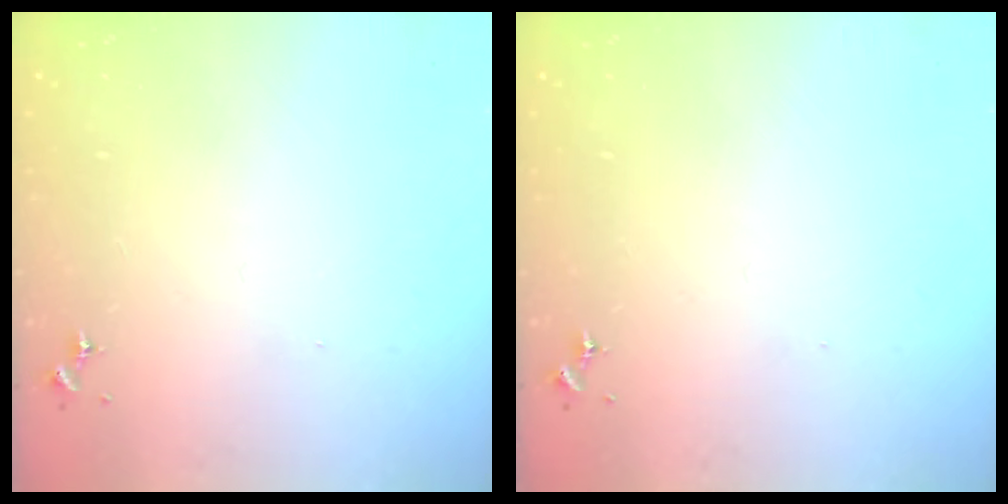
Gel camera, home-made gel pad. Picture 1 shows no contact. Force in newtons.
{"total": 0.0}